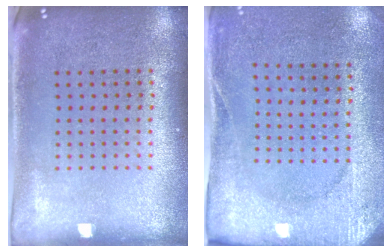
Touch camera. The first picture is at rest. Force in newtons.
{"total": 2.7, "press": 2.3, "slide": 1.3}